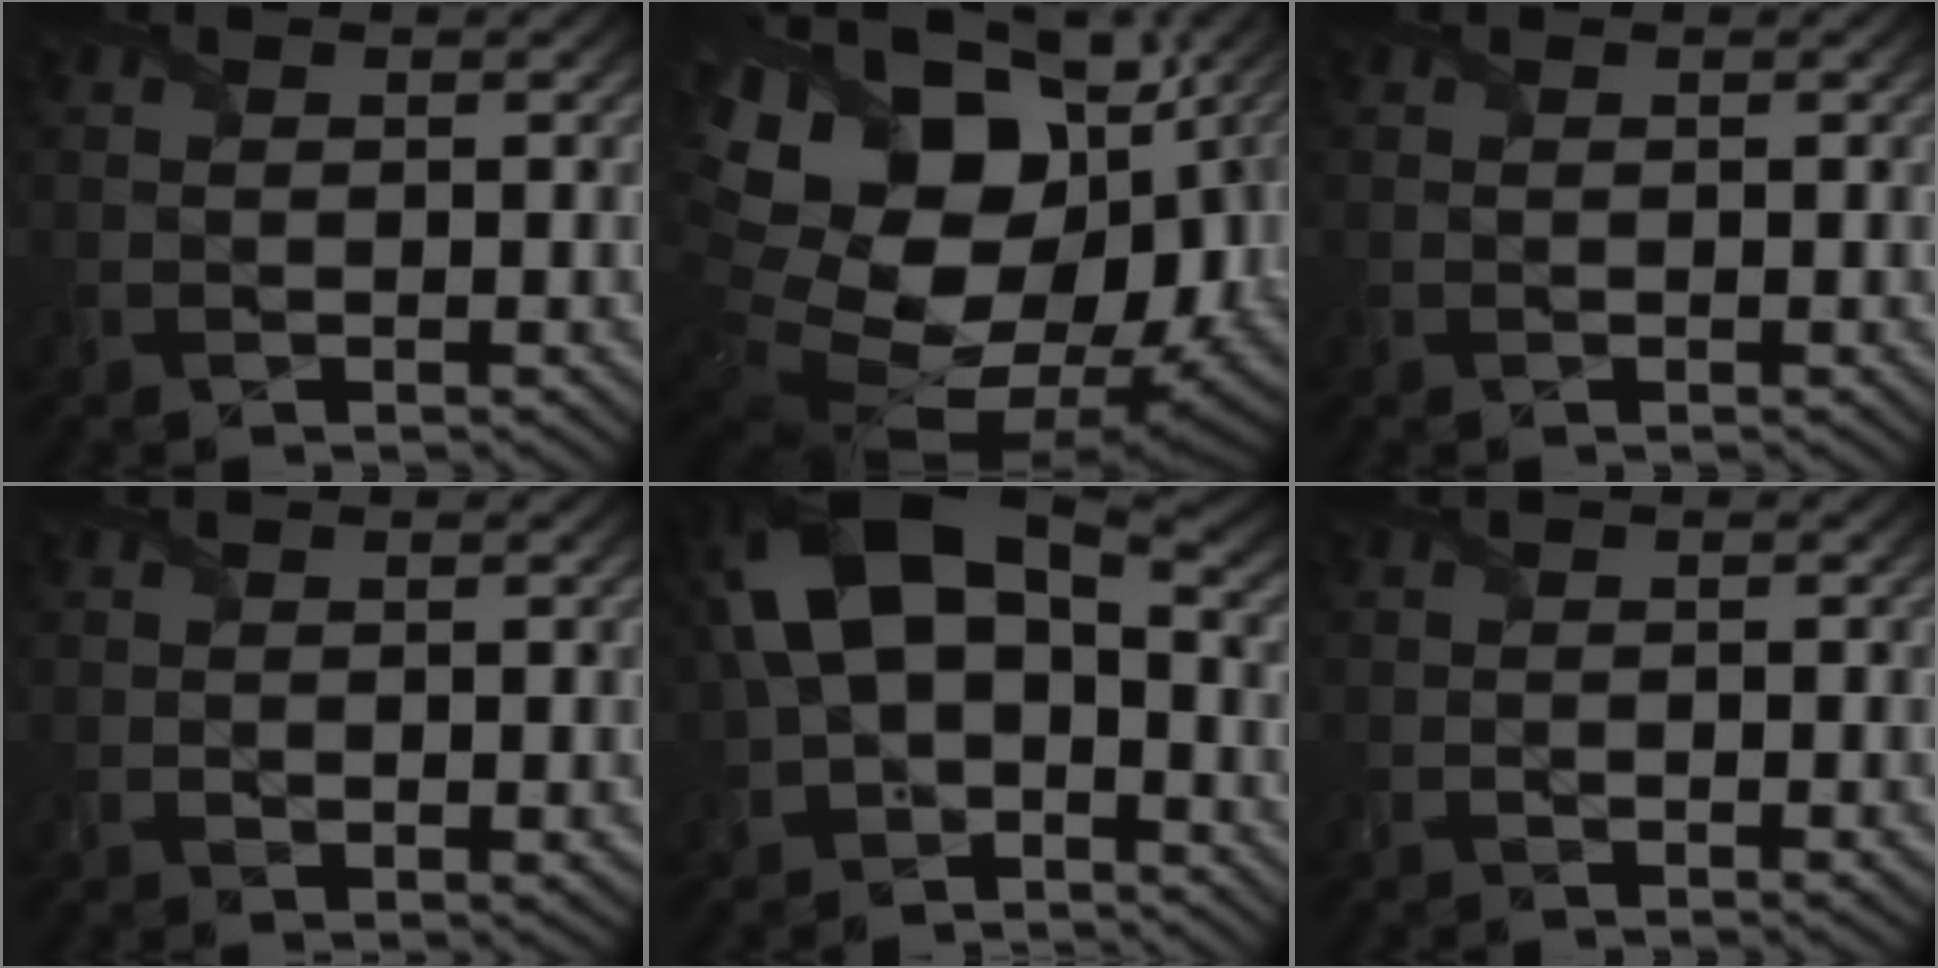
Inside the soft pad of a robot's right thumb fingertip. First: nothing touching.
{"total": 21.8, "force": [3.4, 14.0, 16.3], "torque": [-0.343, -0.028, 0.103]}
{"total": 0.0}
{"total": 1.1, "force": [-0.2, 0.6, 0.9], "torque": [-0.016, -0.006, 0.002]}
{"total": 13.1, "force": [0.0, 8.1, 10.3], "torque": [-0.216, 0.006, -0.010]}
{"total": 1.2, "force": [-0.8, 0.3, 0.9], "torque": [-0.015, -0.004, -0.011]}